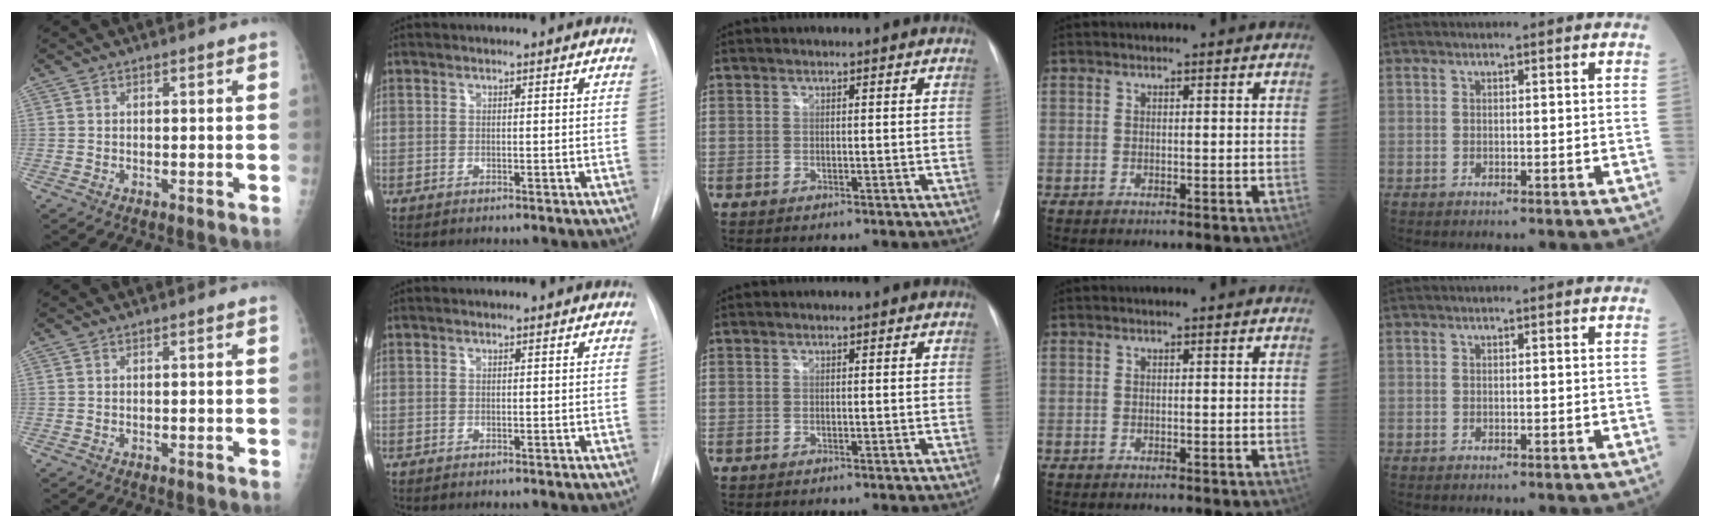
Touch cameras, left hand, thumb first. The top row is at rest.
{}